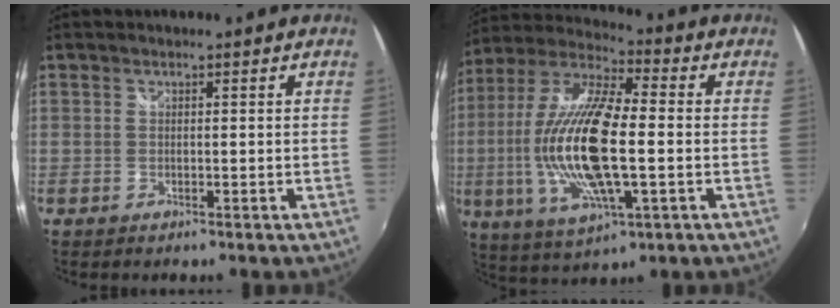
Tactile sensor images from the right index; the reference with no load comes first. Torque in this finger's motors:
{"motor_torque": [2.14, 0.00, 1.05, 0.21]}